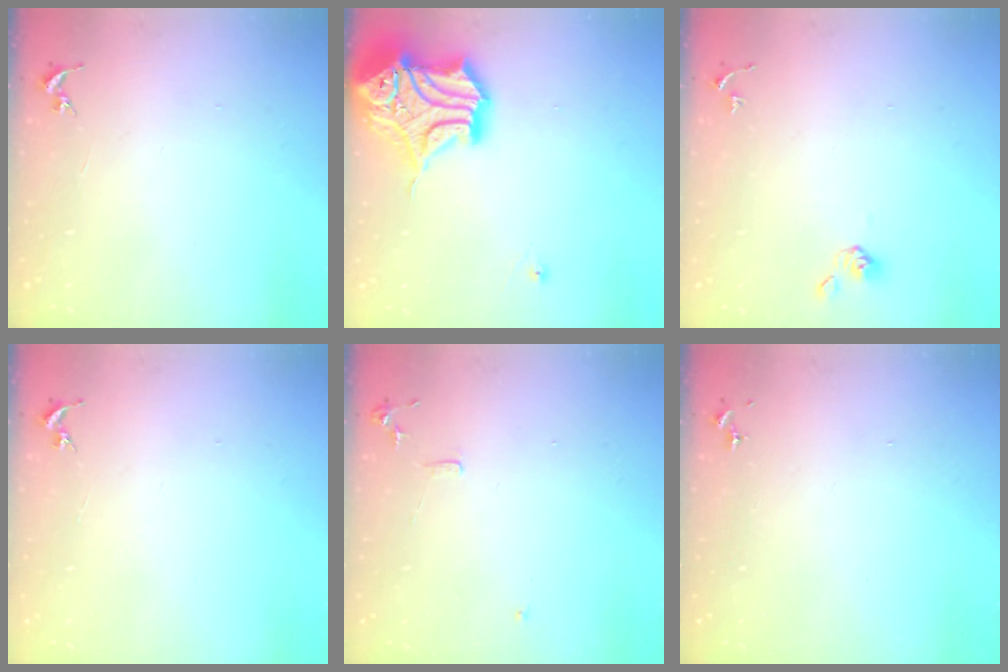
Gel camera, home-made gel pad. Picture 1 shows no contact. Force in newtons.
{"total": 19.9, "press": 19.7, "slide": 3.3}
{"total": 4.6, "press": 4.6, "slide": 0.7}
{"total": 0.0}
{"total": 6.0, "press": 6.0, "slide": 0.7}
{"total": 0.0}